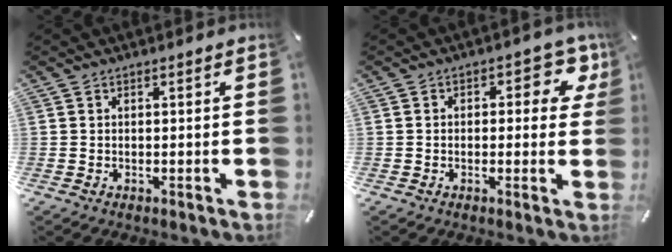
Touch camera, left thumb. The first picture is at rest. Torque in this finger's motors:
{"motor_torque": [0.54, 0.49, 0.54, -0.14, -0.03]}